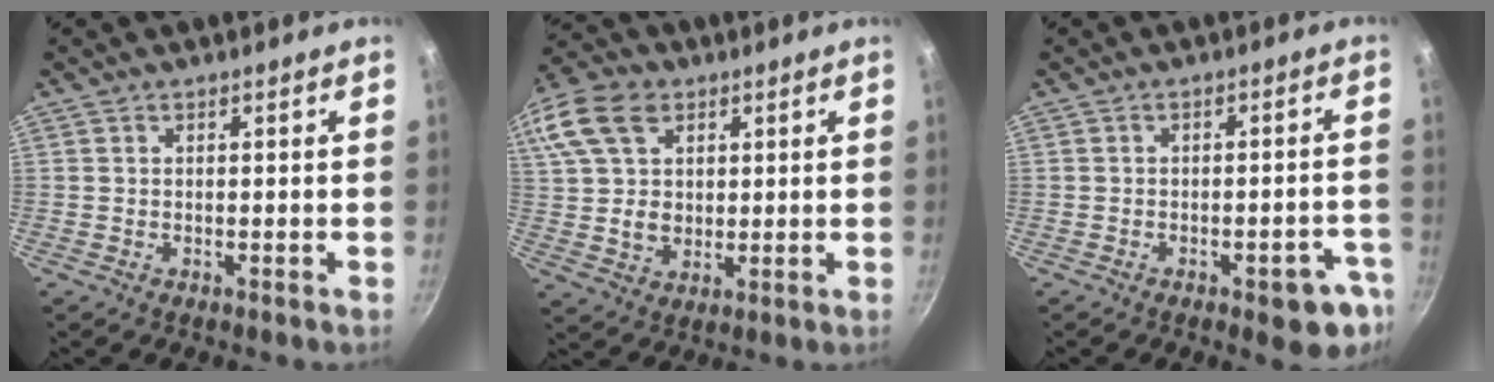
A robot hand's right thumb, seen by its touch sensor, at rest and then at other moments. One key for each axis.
{"total": 21.1, "fx": 8.4, "fy": 15.4, "fz": 11.7, "tx": -0.266, "ty": 0.025, "tz": 0.155}
{"total": 9.0, "fx": -4.4, "fy": 3.6, "fz": 6.9, "tx": -0.043, "ty": 0.026, "tz": -0.048}